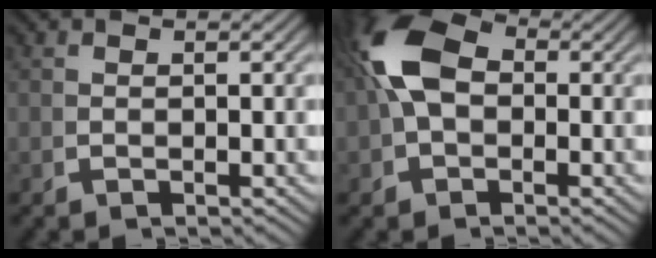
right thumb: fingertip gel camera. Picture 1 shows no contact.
{"total": 6.3, "force": [0.9, 4.2, 4.6], "torque": [-0.105, 0.004, 0.018]}